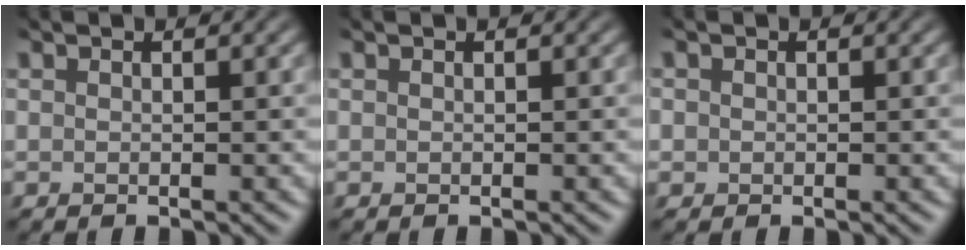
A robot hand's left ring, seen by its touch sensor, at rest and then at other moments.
{"total": 0.0}
{"total": 0.6, "force": [-0.3, 0.0, -0.5], "torque": [-0.001, -0.003, 0.007]}